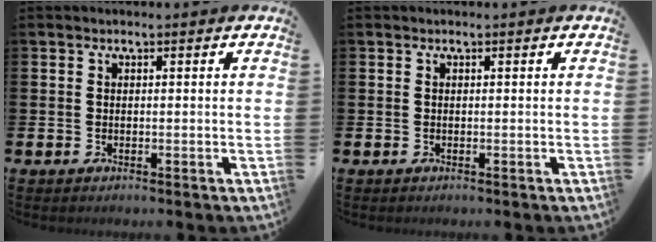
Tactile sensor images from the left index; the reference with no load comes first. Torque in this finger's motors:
{"motor_torque": [0.00, 0.00, 0.03, 0.00]}